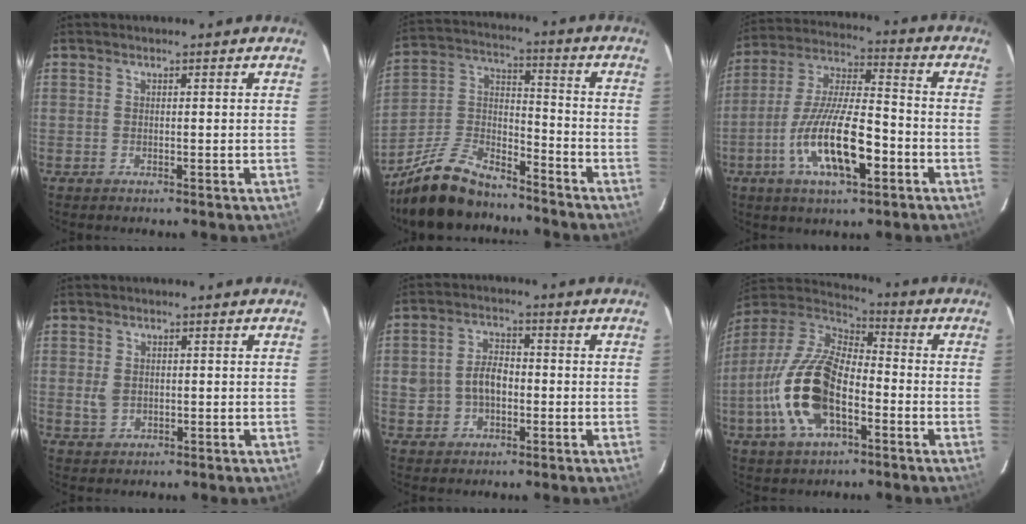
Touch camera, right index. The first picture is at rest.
{"total": 15.4, "force": [-12.0, 5.9, 7.6], "torque": [-0.176, 0.014, -0.216]}
{"total": 16.0, "force": [-6.2, 4.8, 13.9], "torque": [-0.281, -0.011, -0.113]}
{"total": 3.2, "force": [-0.1, 2.6, 1.7], "torque": [-0.035, -0.002, 0.004]}
{"total": 6.2, "force": [-1.0, 4.8, 3.9], "torque": [-0.078, 0.016, -0.007]}
{"total": 18.5, "force": [-5.9, 8.9, 15.0], "torque": [-0.321, -0.012, -0.115]}